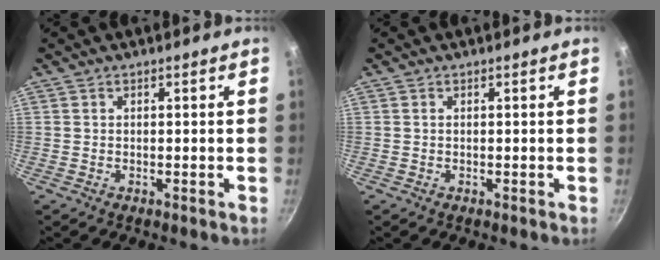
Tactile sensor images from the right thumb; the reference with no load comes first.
{"total": 0.0}